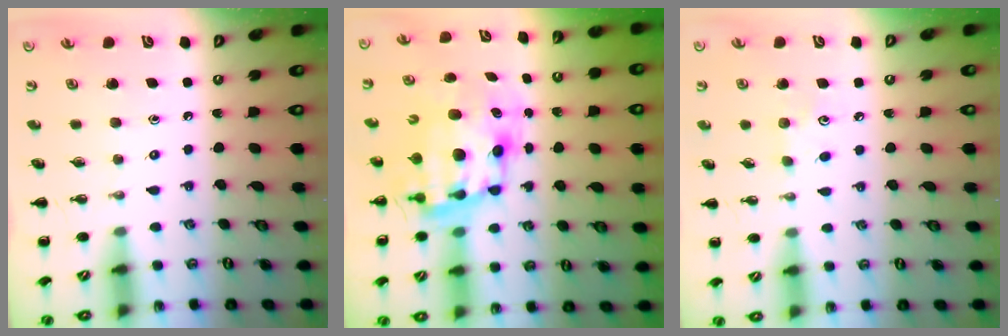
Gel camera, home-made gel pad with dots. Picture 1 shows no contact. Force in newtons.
{"total": 9.8, "press": 9.5, "slide": 2.5}
{"total": 5.7, "press": 5.4, "slide": 1.8}